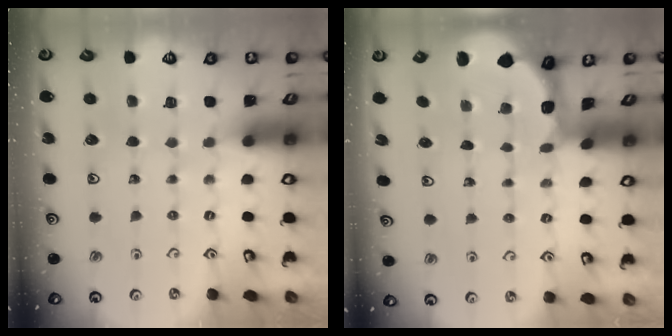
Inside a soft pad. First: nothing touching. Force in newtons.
{"total": 1.6, "press": 1.5, "slide": 0.3}